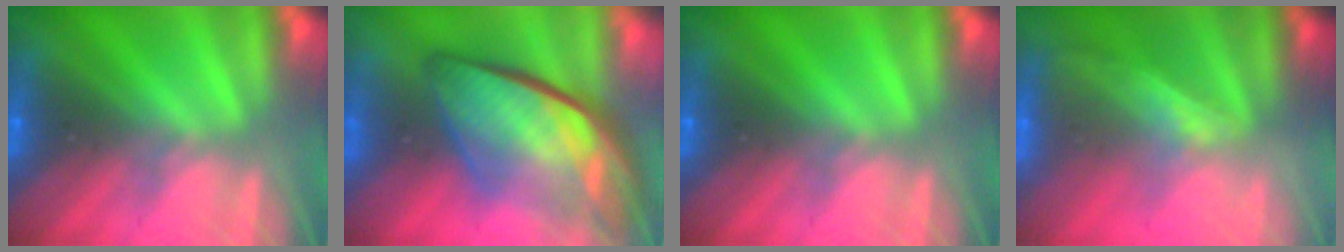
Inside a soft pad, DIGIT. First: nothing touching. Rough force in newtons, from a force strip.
{"total": 7.7}
{"total": 0.0}
{"total": 2.1}